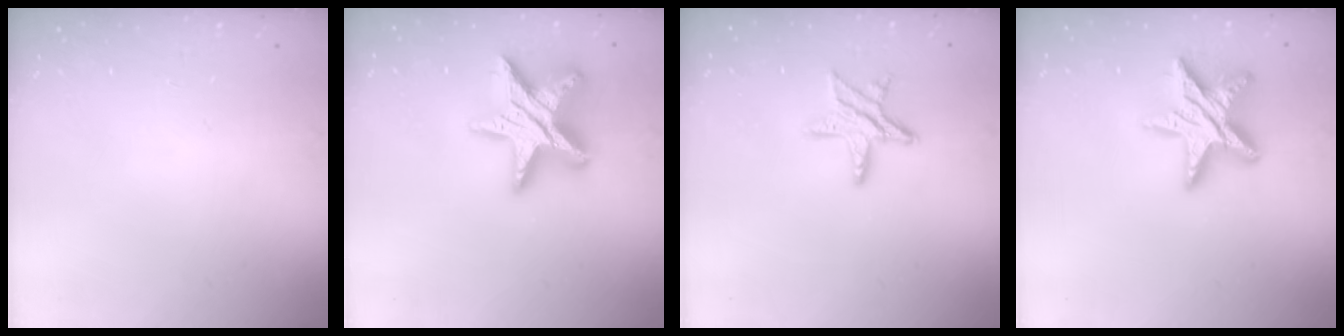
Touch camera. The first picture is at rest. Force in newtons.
{"total": 19.4, "press": 19.4, "slide": 1.6}
{"total": 10.5, "press": 10.4, "slide": 0.8}
{"total": 17.4, "press": 17.3, "slide": 1.1}